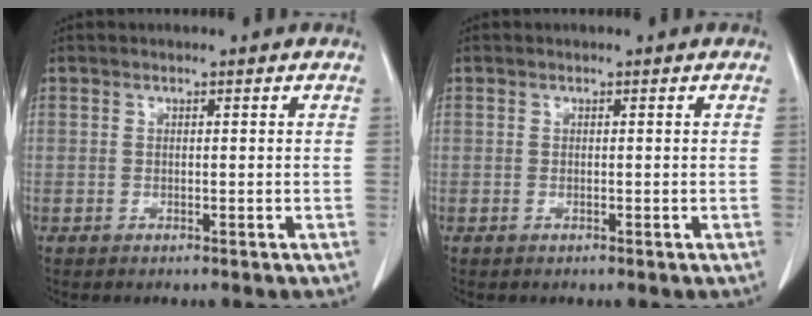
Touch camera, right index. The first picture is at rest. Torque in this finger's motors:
{"motor_torque": [0.05, -0.07, 0.01, 0.01]}